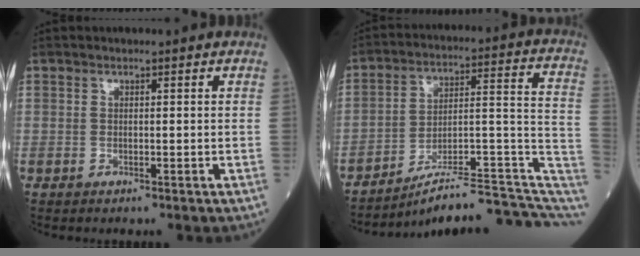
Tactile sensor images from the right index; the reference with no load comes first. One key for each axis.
{"total": 16.7, "fx": -14.0, "fy": 2.0, "fz": 8.8, "tx": -0.074, "ty": 0.064, "tz": -0.200}